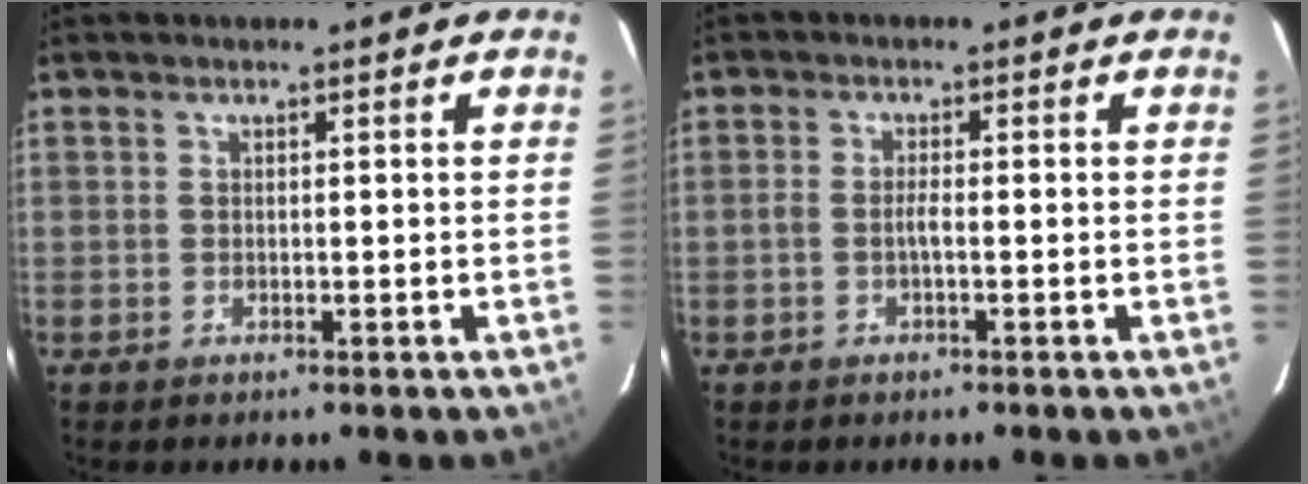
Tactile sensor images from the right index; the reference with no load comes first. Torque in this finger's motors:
{"motor_torque": [0.10, 0.10, 0.28, 0.05]}